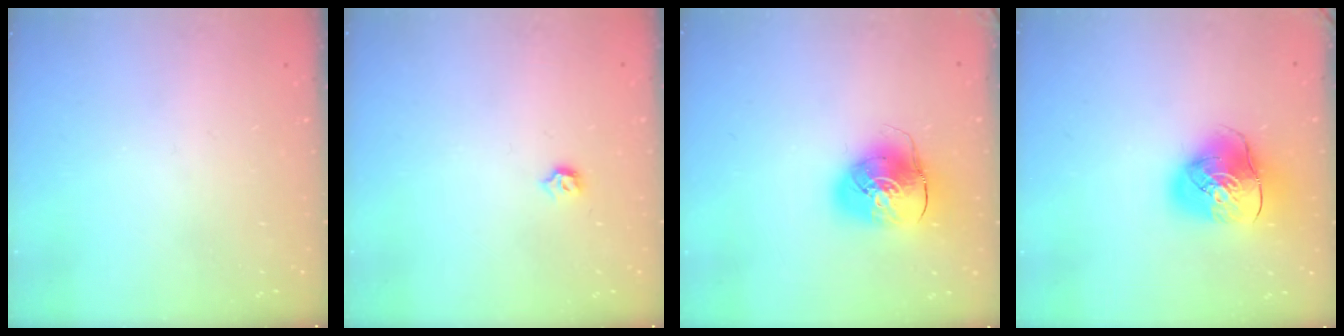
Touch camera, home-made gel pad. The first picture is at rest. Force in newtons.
{"total": 3.4, "press": 3.3, "slide": 0.6}
{"total": 11.2, "press": 11.0, "slide": 1.9}
{"total": 12.1, "press": 11.9, "slide": 1.9}